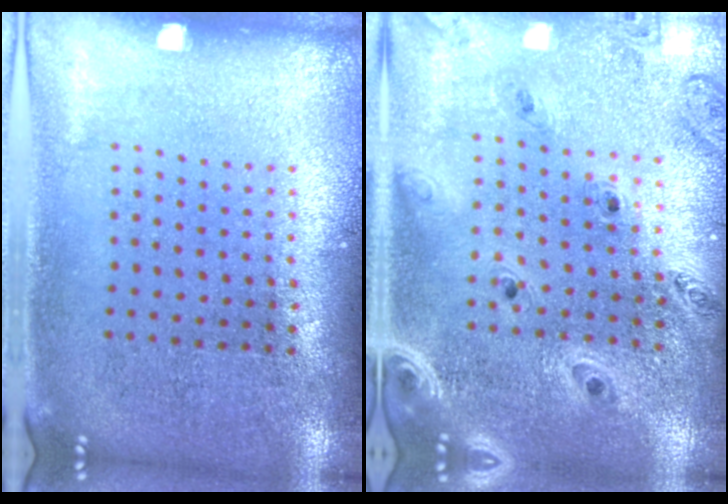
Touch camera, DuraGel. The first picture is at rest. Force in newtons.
{"total": 1.4, "press": 1.4, "slide": 0.1}